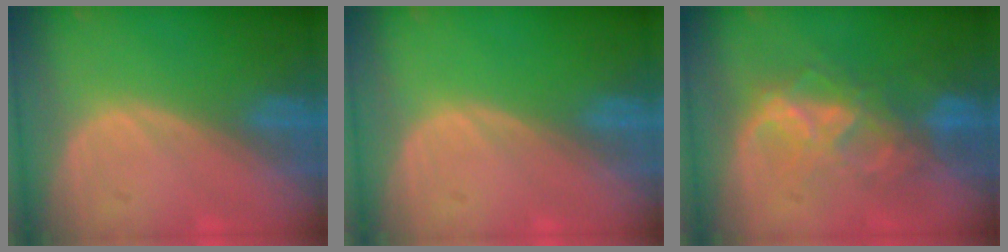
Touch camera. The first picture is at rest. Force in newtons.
{"total": 0.0}
{"total": 7.9, "press": 7.2, "slide": 3.3}